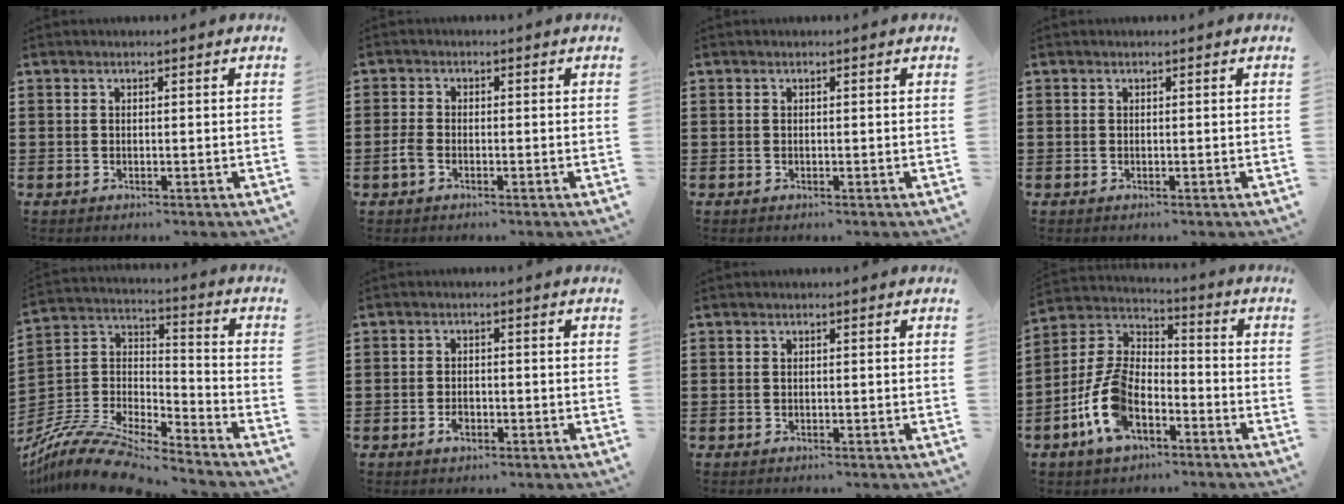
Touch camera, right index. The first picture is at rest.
{"total": 1.8, "force": [-1.0, 0.9, 1.3], "torque": [-0.040, -0.004, -0.024]}
{"total": 0.0}
{"total": 0.0}
{"total": 11.2, "force": [-10.1, 2.4, 4.1], "torque": [-0.094, 0.020, -0.204]}
{"total": 1.9, "force": [-1.0, 1.1, 1.3], "torque": [-0.025, 0.002, -0.018]}
{"total": 0.0}
{"total": 11.0, "force": [-5.5, 5.3, 7.9], "torque": [-0.195, 0.001, -0.110]}